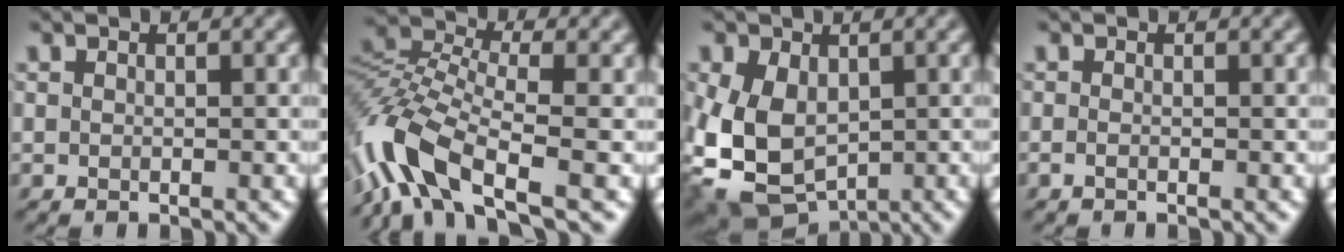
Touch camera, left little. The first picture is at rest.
{"total": 8.8, "force": [-4.9, 3.5, 6.5], "torque": [-0.142, 0.013, -0.111]}
{"total": 9.4, "force": [-0.8, 6.6, 6.6], "torque": [-0.164, -0.024, -0.002]}
{"total": 0.6, "force": [-0.4, 0.2, 0.4], "torque": [-0.011, 0.000, -0.008]}